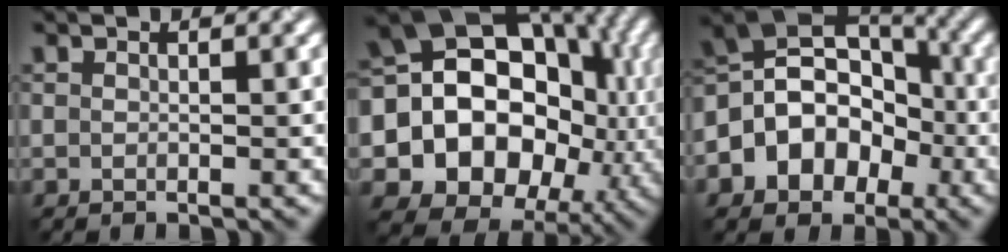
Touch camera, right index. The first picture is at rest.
{"total": 19.3, "force": [0.2, 16.1, 10.7], "torque": [-0.189, 0.015, -0.009]}
{"total": 9.4, "force": [-2.2, 7.6, 5.1], "torque": [-0.080, 0.021, -0.066]}